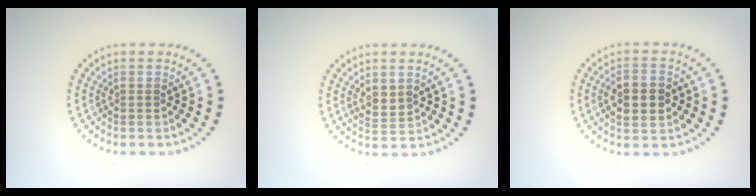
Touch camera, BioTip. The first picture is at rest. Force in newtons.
{"total": 1.9, "press": 1.6, "slide": 1.1}
{"total": 3.9, "press": 3.9, "slide": 0.1}